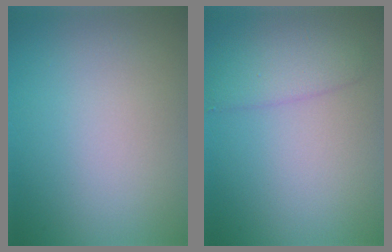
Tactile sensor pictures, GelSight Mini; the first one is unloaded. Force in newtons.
{"total": 2.9, "press": 2.9, "slide": 0.1}